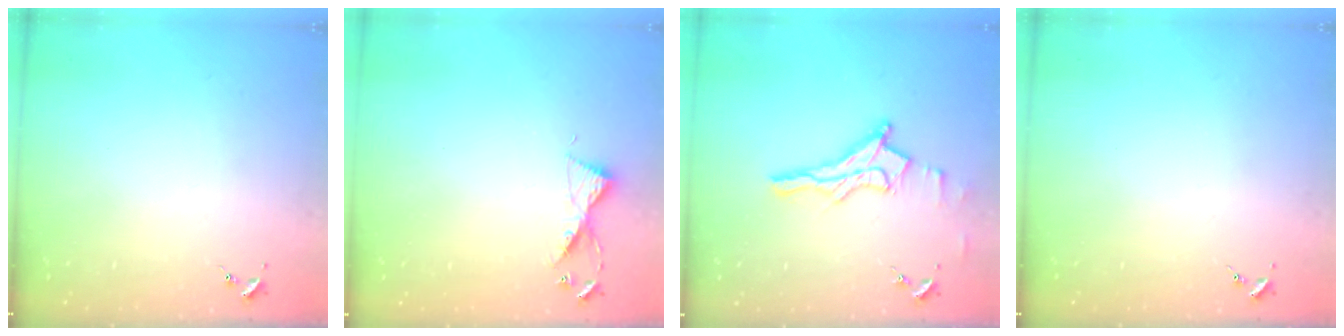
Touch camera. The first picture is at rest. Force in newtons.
{"total": 6.7, "press": 6.7, "slide": 0.7}
{"total": 11.1, "press": 11.1, "slide": 0.5}
{"total": 0.0}